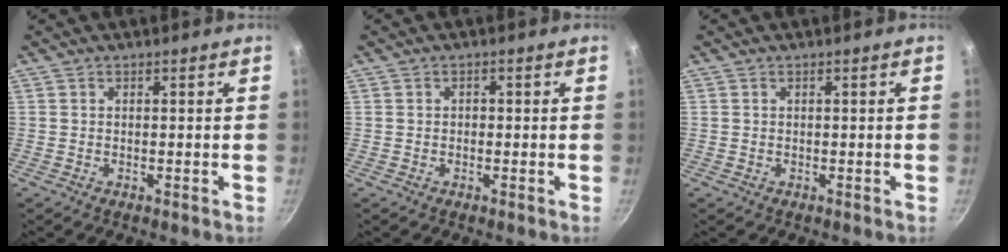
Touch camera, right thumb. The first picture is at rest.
{"total": 0.8, "force": [-0.2, 0.7, 0.4], "torque": [-0.003, 0.004, -0.004]}
{"total": 0.0}